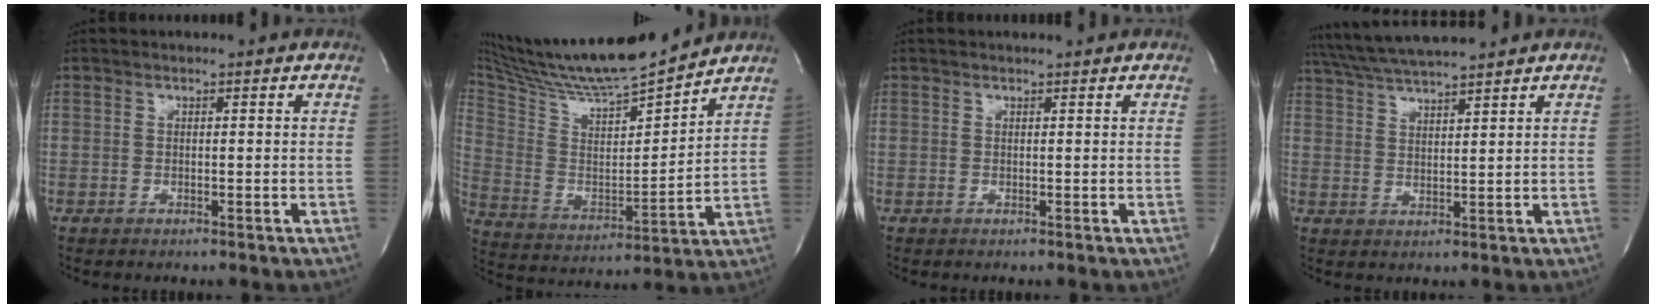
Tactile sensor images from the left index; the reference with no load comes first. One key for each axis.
{"total": 19.0, "fx": 17.5, "fy": 0.8, "fz": 7.5, "tx": -0.148, "ty": -0.007, "tz": 0.306}
{"total": 1.2, "fx": 1.1, "fy": 0.1, "fz": 0.3, "tx": -0.008, "ty": 0.004, "tz": 0.012}
{"total": 9.0, "fx": 8.2, "fy": -0.5, "fz": 3.8, "tx": -0.071, "ty": 0.024, "tz": 0.143}